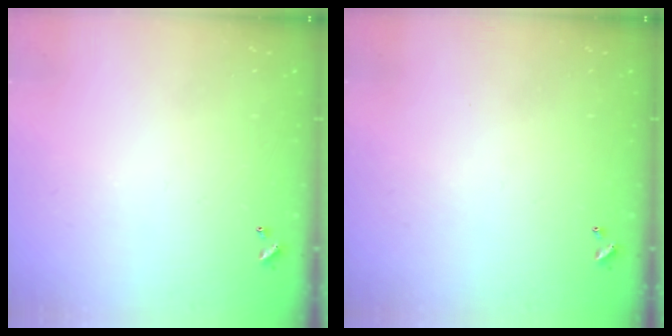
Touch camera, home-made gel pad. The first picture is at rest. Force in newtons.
{"total": 0.0}